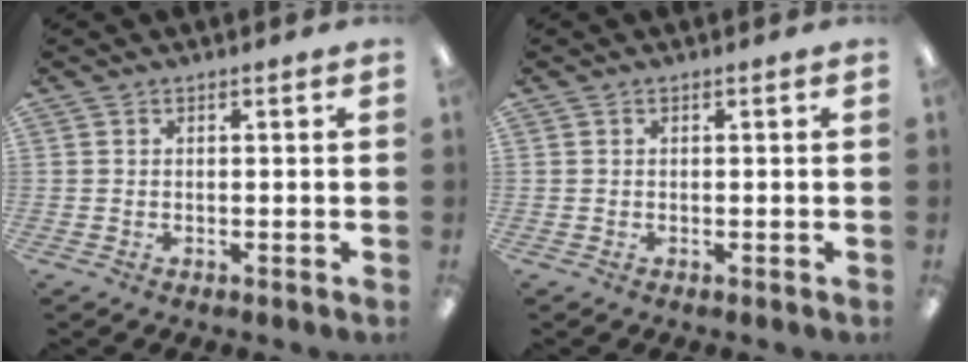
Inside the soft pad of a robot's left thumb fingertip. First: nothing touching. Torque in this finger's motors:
{"motor_torque": [0.00, 0.00, 0.00, 0.00, 0.00]}